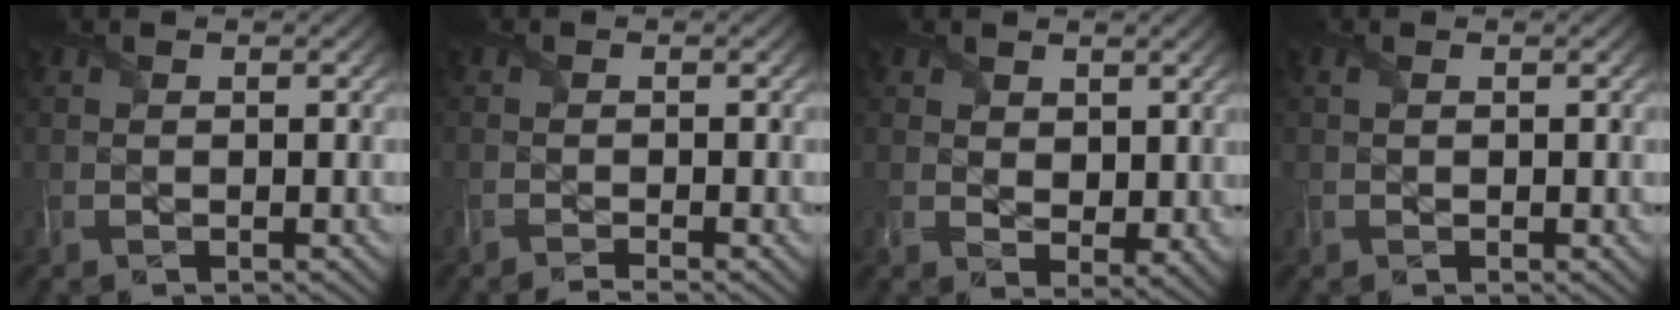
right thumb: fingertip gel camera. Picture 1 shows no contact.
{"total": 1.8, "force": [-1.7, -0.3, 0.4], "torque": [0.001, -0.007, -0.037]}
{"total": 3.3, "force": [1.7, 2.4, 1.5], "torque": [-0.034, -0.013, 0.029]}
{"total": 0.6, "force": [0.0, 0.4, 0.4], "torque": [-0.006, 0.000, 0.003]}